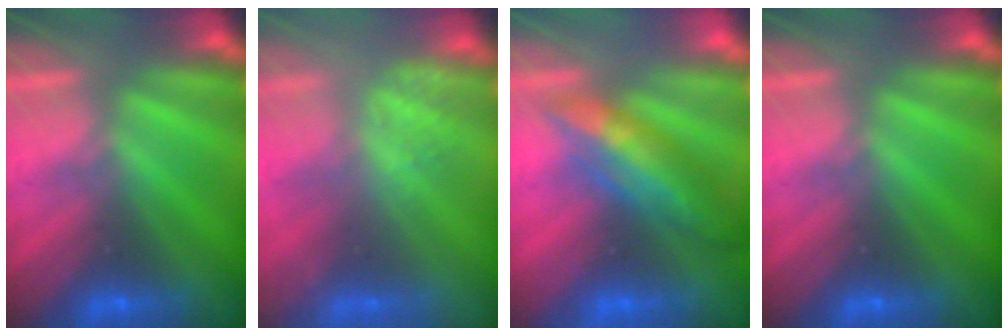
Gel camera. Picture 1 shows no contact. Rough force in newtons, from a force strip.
{"total": 2.4}
{"total": 3.7}
{"total": 0.0}